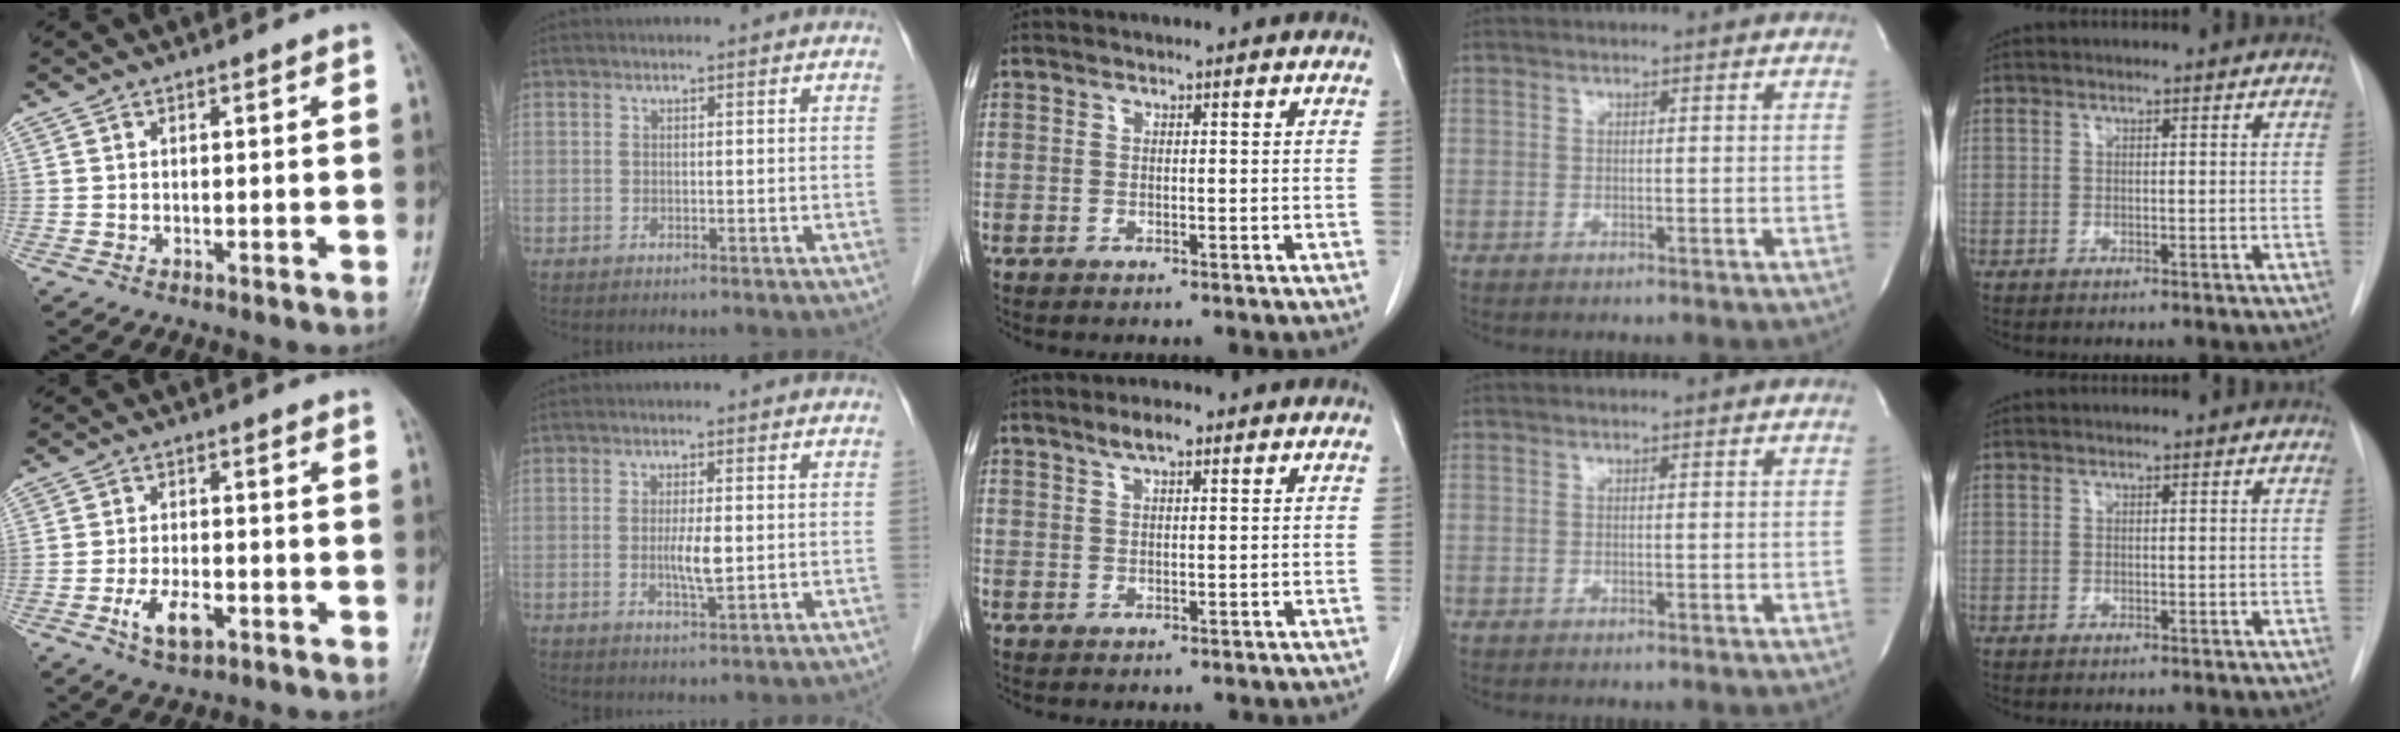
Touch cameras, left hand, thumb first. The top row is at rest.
{"thumb": {"total": 6.0, "force": [-2.5, 3.0, 4.5], "torque": [-0.083, 0.009, -0.044]}, "index": {"total": 3.7, "force": [-0.1, 0.5, 3.6], "torque": [-0.067, -0.005, 0.000]}, "middle": {"total": 2.9, "force": [1.9, 0.6, 2.1], "torque": [-0.041, 0.007, 0.034]}}